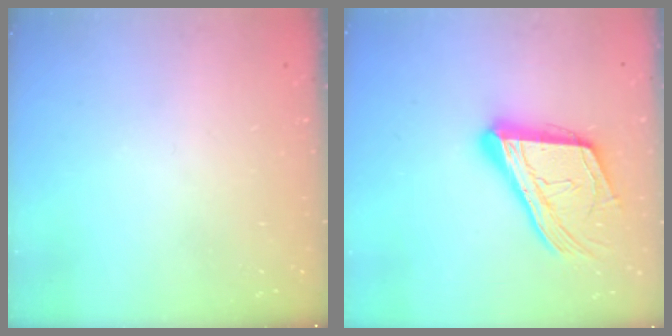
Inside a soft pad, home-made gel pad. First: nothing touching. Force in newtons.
{"total": 21.0, "press": 20.8, "slide": 2.7}